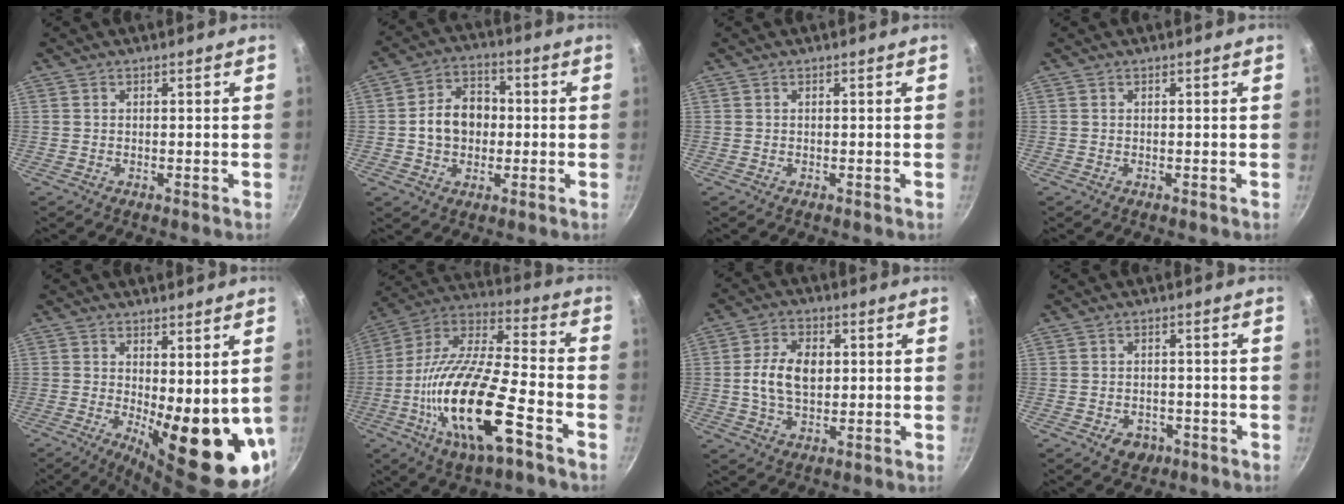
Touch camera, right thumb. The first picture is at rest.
{"total": 9.6, "force": [-0.2, 7.4, 6.1], "torque": [-0.069, 0.020, -0.011]}
{"total": 0.0}
{"total": 0.0}
{"total": 15.1, "force": [-0.2, 5.3, 14.1], "torque": [-0.157, -0.033, 0.012]}
{"total": 23.6, "force": [-9.0, 7.5, 20.5], "torque": [-0.380, 0.027, -0.181]}
{"total": 9.1, "force": [0.8, 5.9, 7.0], "torque": [-0.113, 0.006, 0.010]}
{"total": 3.9, "force": [-1.9, 3.0, 1.8], "torque": [-0.017, 0.014, -0.016]}